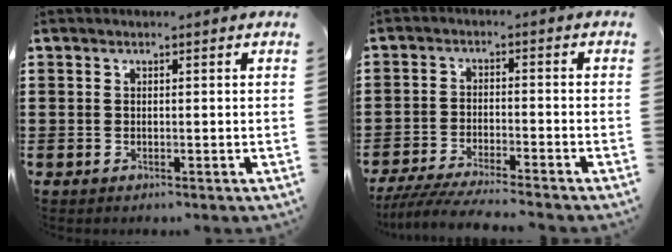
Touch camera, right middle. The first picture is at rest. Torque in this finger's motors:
{"motor_torque": [2.14, 0.00, 0.15, 0.12]}